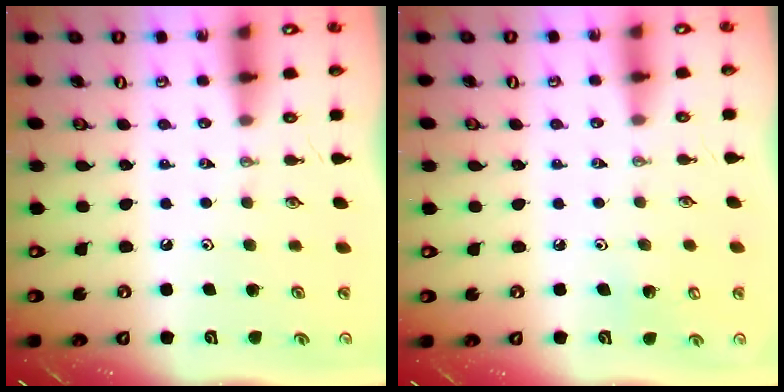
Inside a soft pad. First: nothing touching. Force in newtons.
{"total": 4.4, "press": 4.3, "slide": 0.8}